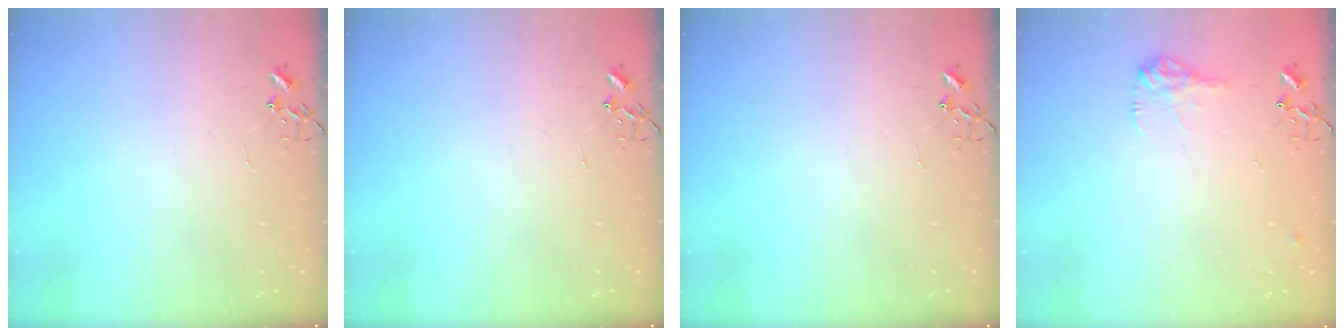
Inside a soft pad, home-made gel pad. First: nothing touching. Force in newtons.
{"total": 0.0}
{"total": 0.0}
{"total": 9.5, "press": 9.5, "slide": 0.4}